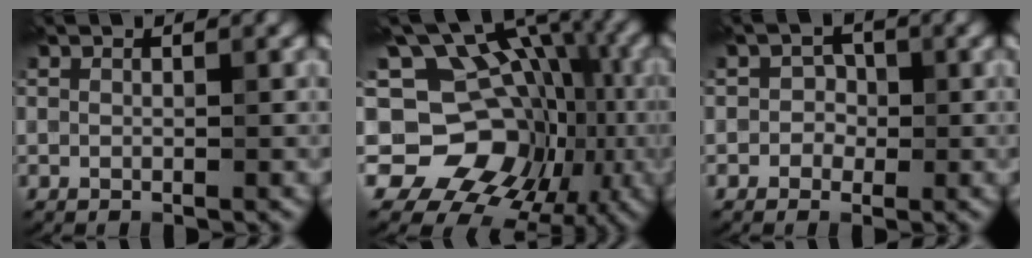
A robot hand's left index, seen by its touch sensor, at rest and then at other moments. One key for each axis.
{"total": 13.1, "fx": -2.0, "fy": 10.9, "fz": 7.1, "tx": -0.102, "ty": 0.018, "tz": -0.036}
{"total": 1.7, "fx": -0.4, "fy": 1.6, "fz": 0.3, "tx": 0.024, "ty": 0.008, "tz": -0.016}